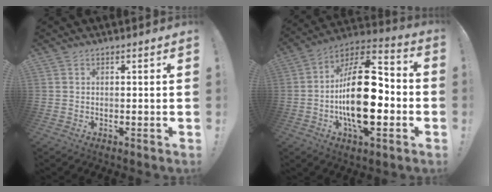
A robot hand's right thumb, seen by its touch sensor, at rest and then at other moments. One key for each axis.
{"total": 24.5, "fx": -3.7, "fy": 11.5, "fz": 21.3, "tx": -0.385, "ty": 0.019, "tz": -0.058}